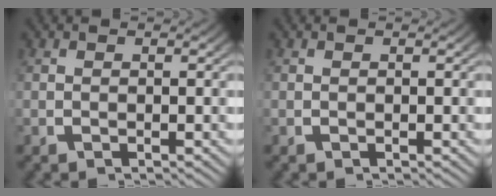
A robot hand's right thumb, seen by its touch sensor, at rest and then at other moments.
{"total": 0.0}